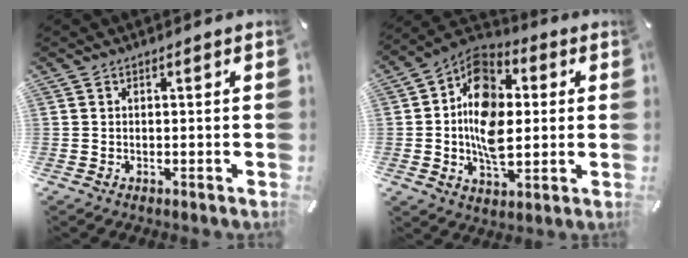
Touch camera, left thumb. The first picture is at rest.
{"total": 14.8, "force": [0.5, 10.1, 10.9], "torque": [-0.209, -0.007, 0.003]}